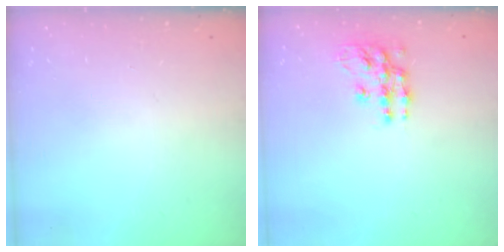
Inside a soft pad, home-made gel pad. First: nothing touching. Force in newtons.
{"total": 11.8, "press": 11.7, "slide": 0.6}